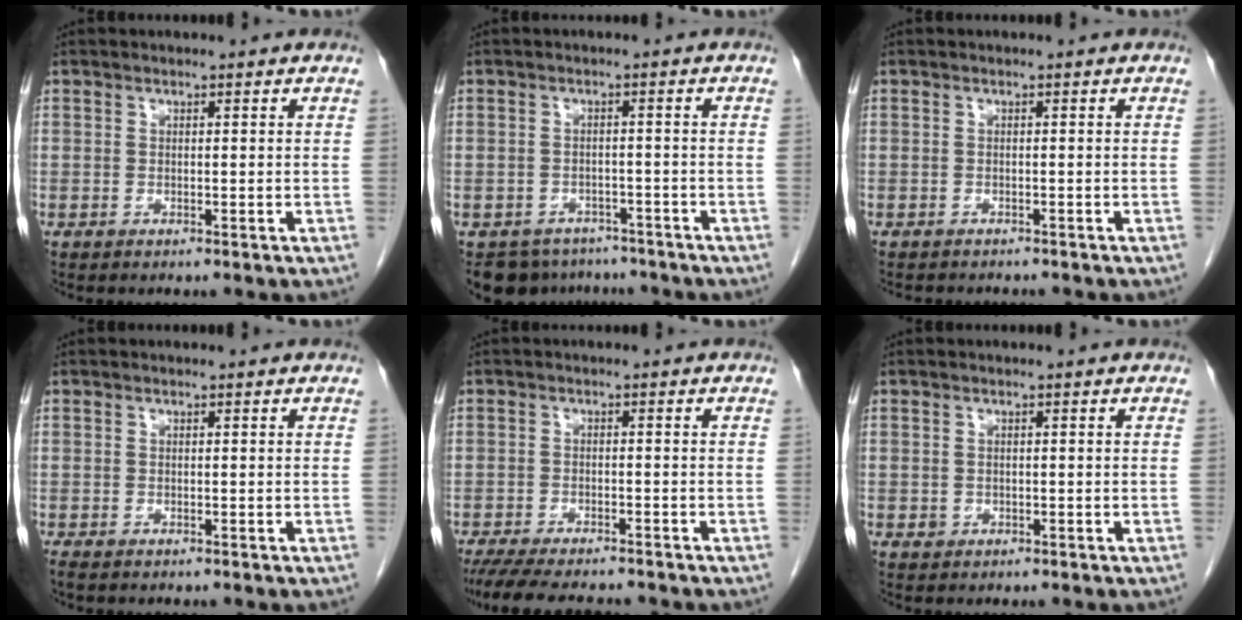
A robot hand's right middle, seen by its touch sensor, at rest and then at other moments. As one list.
[{"total": 8.0, "force": [-6.7, 4.4, 0.8], "torque": [-0.010, 0.007, -0.085]}, {"total": 4.1, "force": [-3.7, 1.4, 1.2], "torque": [-0.016, -0.003, -0.046]}, {"total": 1.7, "force": [-1.4, 0.6, 0.7], "torque": [-0.015, -0.005, -0.019]}, {"total": 11.5, "force": [-10.1, 2.3, 5.0], "torque": [-0.085, -0.014, -0.146]}, {"total": 0.8, "force": [-0.2, 0.8, 0.2], "torque": [-0.002, 0.003, -0.002]}]